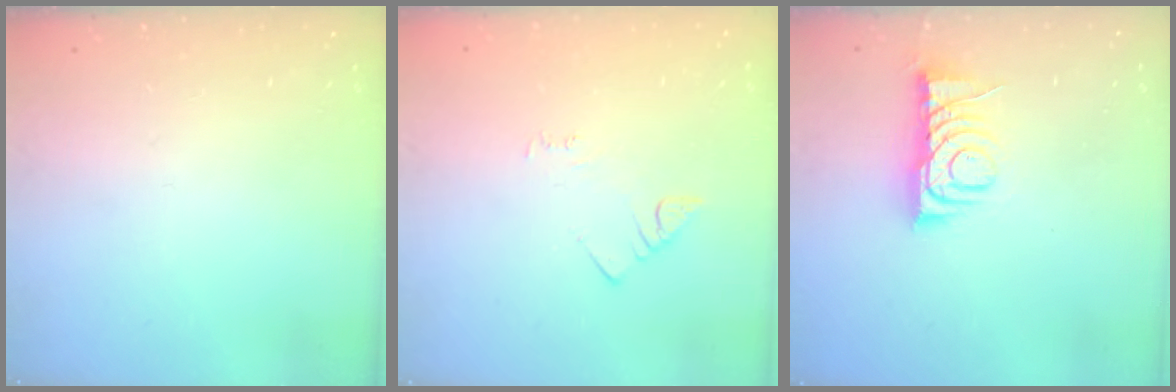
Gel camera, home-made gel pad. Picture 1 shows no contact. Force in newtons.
{"total": 2.5, "press": 2.5, "slide": 0.4}
{"total": 8.0, "press": 7.9, "slide": 0.4}